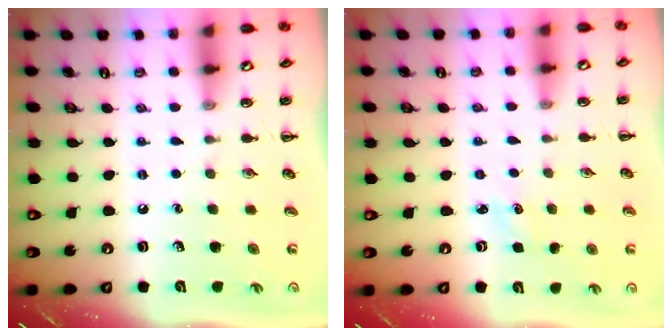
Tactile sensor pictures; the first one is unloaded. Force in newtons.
{"total": 1.4, "press": 1.3, "slide": 0.4}